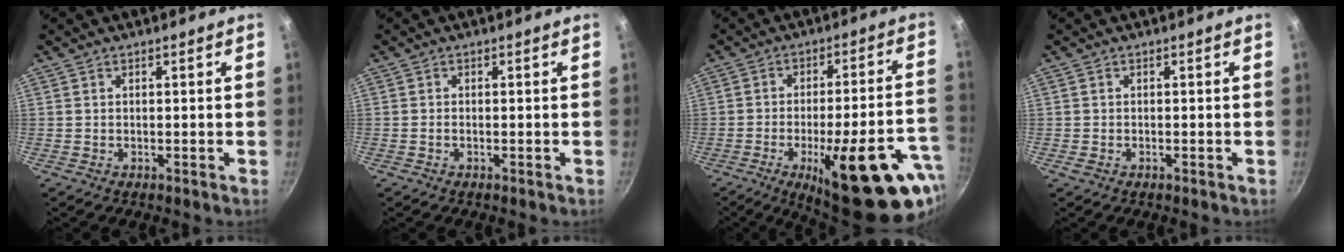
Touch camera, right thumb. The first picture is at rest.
{"total": 0.5, "force": [-0.3, 0.2, 0.4], "torque": [-0.006, 0.002, -0.008]}
{"total": 25.6, "force": [-10.9, 7.8, 21.8], "torque": [-0.251, 0.026, -0.146]}
{"total": 0.8, "force": [-0.4, 0.5, 0.5], "torque": [-0.010, 0.001, -0.009]}